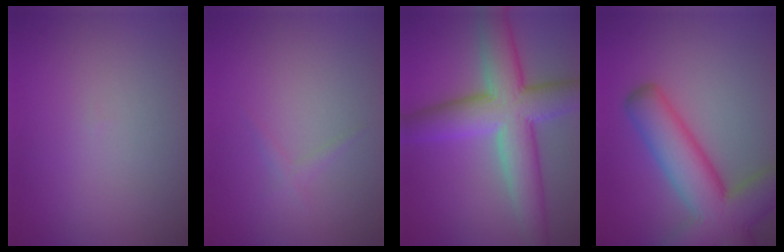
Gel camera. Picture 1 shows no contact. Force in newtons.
{"total": 0.7, "press": 0.7, "slide": 0.0}
{"total": 9.0, "press": 9.0, "slide": 0.4}
{"total": 9.2, "press": 9.2, "slide": 0.4}